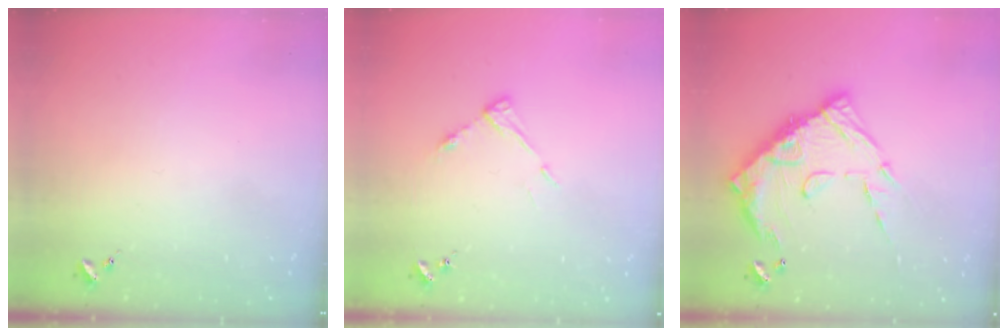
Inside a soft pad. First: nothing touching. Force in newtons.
{"total": 6.4, "press": 6.4, "slide": 0.4}
{"total": 17.5, "press": 17.4, "slide": 2.0}